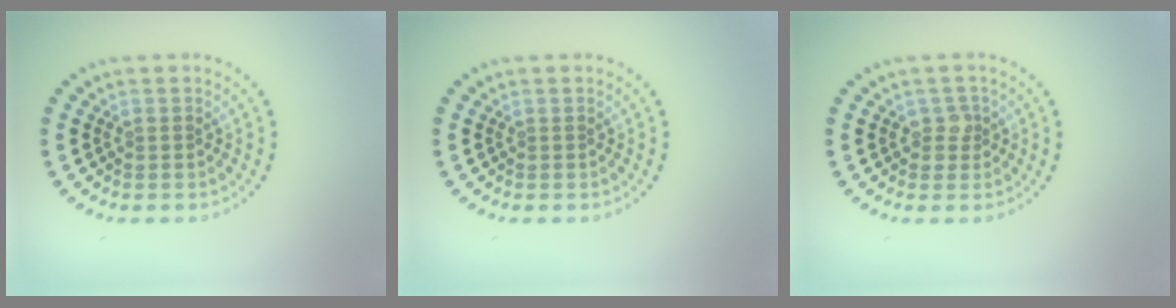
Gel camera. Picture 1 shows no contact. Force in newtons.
{"total": 0.0}
{"total": 1.4, "press": 1.3, "slide": 0.5}